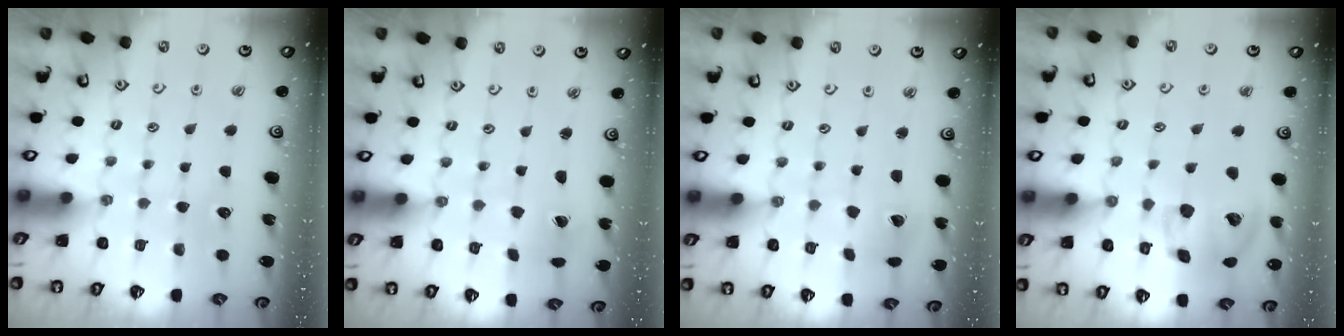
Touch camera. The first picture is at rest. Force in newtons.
{"total": 0.8, "press": 0.8, "slide": 0.1}
{"total": 4.7, "press": 4.7, "slide": 0.6}
{"total": 15.5, "press": 15.3, "slide": 2.5}